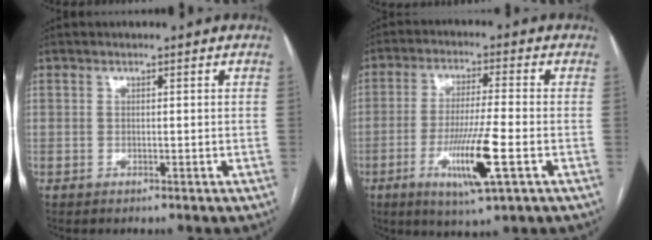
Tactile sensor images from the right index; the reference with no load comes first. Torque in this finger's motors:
{"motor_torque": [1.91, -0.22, 0.95, 0.21]}